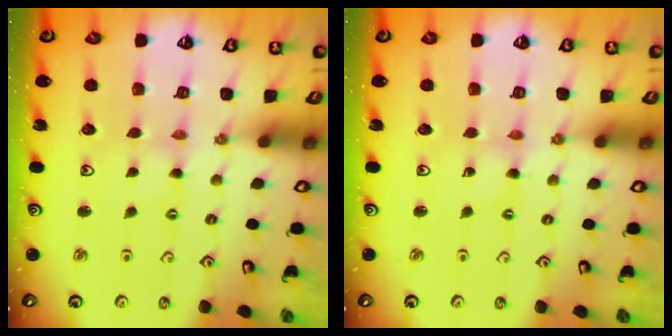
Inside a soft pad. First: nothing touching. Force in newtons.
{"total": 0.0}